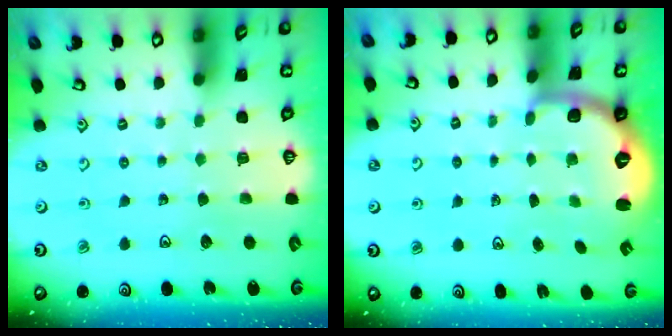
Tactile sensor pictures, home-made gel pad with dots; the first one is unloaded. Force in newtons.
{"total": 2.8, "press": 1.7, "slide": 2.1}